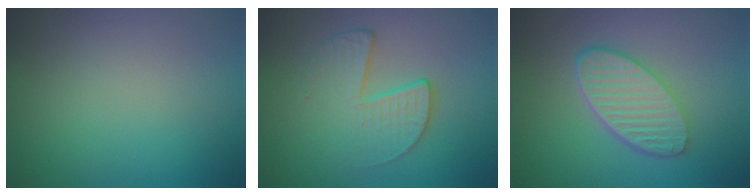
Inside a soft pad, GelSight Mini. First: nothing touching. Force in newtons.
{"total": 4.5, "press": 2.9, "slide": 3.4}
{"total": 5.6, "press": 4.4, "slide": 3.4}